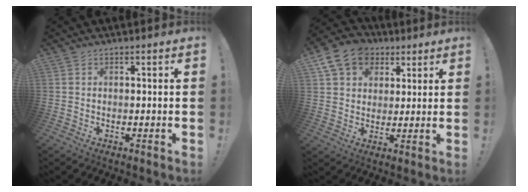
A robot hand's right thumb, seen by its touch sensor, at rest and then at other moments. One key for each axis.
{"total": 13.0, "fx": 5.9, "fy": 10.2, "fz": 5.6, "tx": -0.083, "ty": -0.024, "tz": 0.119}